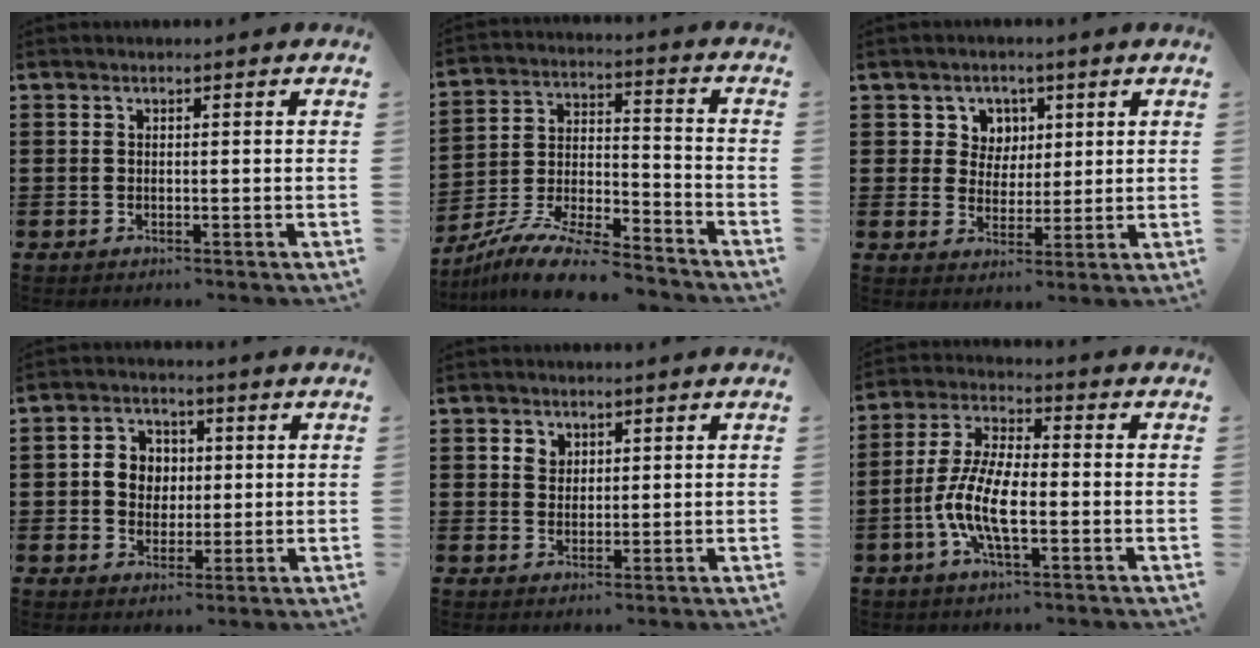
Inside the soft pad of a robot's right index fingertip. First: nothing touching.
{"total": 11.0, "force": [-9.9, 1.7, 4.4], "torque": [-0.082, 0.025, -0.194]}
{"total": 4.4, "force": [1.8, 4.0, 0.6], "torque": [-0.035, 0.016, 0.030]}
{"total": 5.2, "force": [0.3, 4.8, 1.9], "torque": [-0.047, 0.013, 0.000]}
{"total": 2.3, "force": [1.4, 1.8, 0.2], "torque": [-0.003, 0.005, 0.024]}
{"total": 9.1, "force": [-2.7, 2.9, 8.3], "torque": [-0.200, -0.018, -0.059]}